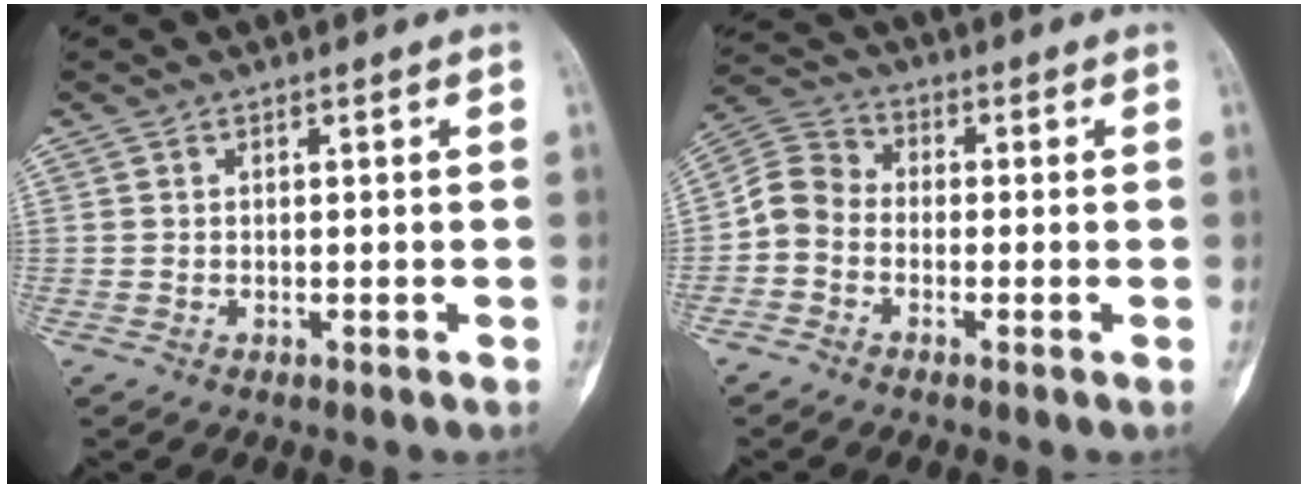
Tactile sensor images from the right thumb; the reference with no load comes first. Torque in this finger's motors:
{"motor_torque": [0.78, 0.62, 0.37, -0.26, -0.04]}